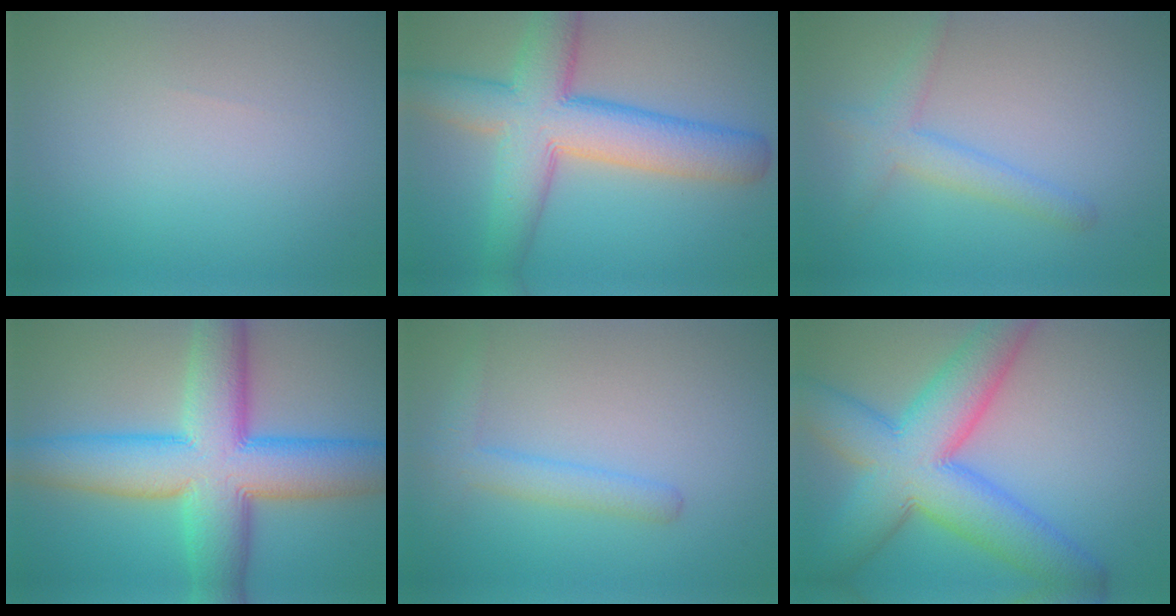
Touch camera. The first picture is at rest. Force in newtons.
{"total": 9.5, "press": 9.5, "slide": 0.4}
{"total": 2.8, "press": 2.8, "slide": 0.2}
{"total": 12.7, "press": 12.7, "slide": 0.1}
{"total": 2.5, "press": 2.5, "slide": 0.0}
{"total": 11.0, "press": 11.0, "slide": 0.3}